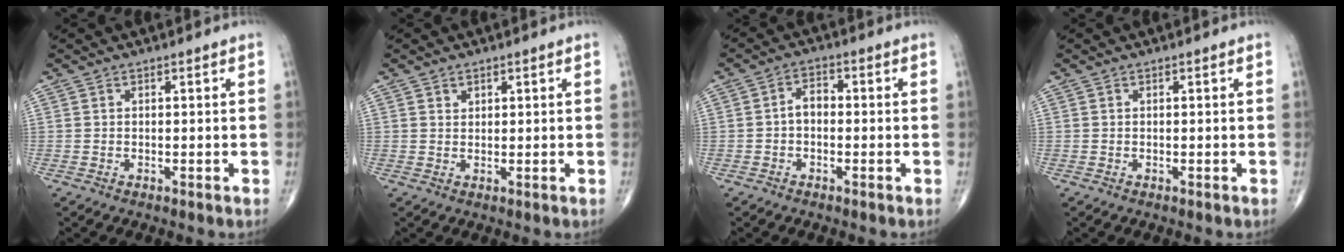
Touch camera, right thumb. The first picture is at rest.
{"total": 1.3, "force": [0.8, 1.0, 0.4], "torque": [0.003, -0.005, 0.013]}
{"total": 3.4, "force": [-0.6, 2.3, 2.5], "torque": [-0.034, 0.018, -0.019]}
{"total": 0.0}